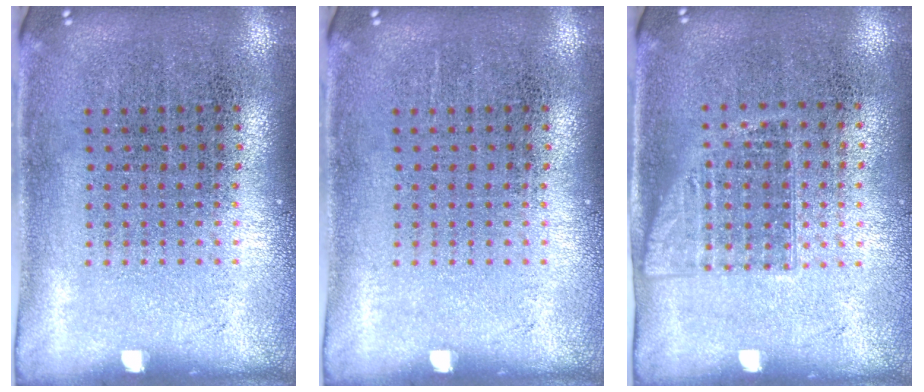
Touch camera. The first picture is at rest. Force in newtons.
{"total": 0.0}
{"total": 1.1, "press": 1.0, "slide": 0.6}